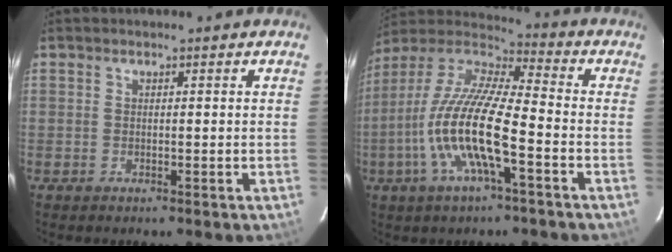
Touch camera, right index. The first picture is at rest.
{"total": 16.6, "force": [-5.4, 3.3, 15.4], "torque": [-0.304, -0.012, -0.112]}